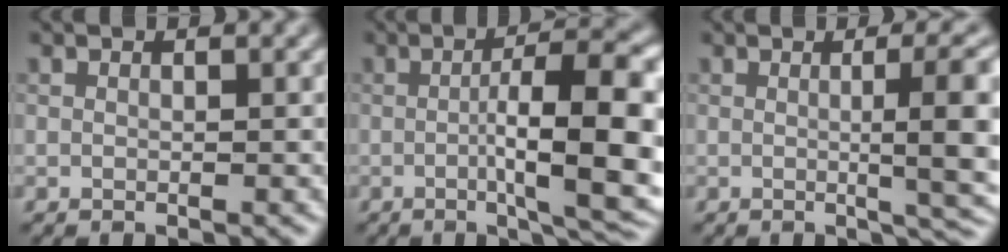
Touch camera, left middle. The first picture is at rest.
{"total": 10.6, "force": [-1.4, 2.5, 10.2], "torque": [-0.134, -0.001, -0.019]}
{"total": 7.6, "force": [0.0, 2.0, 7.3], "torque": [-0.082, 0.002, 0.002]}